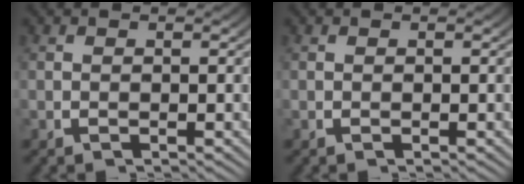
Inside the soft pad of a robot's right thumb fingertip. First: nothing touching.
{"total": 0.0}